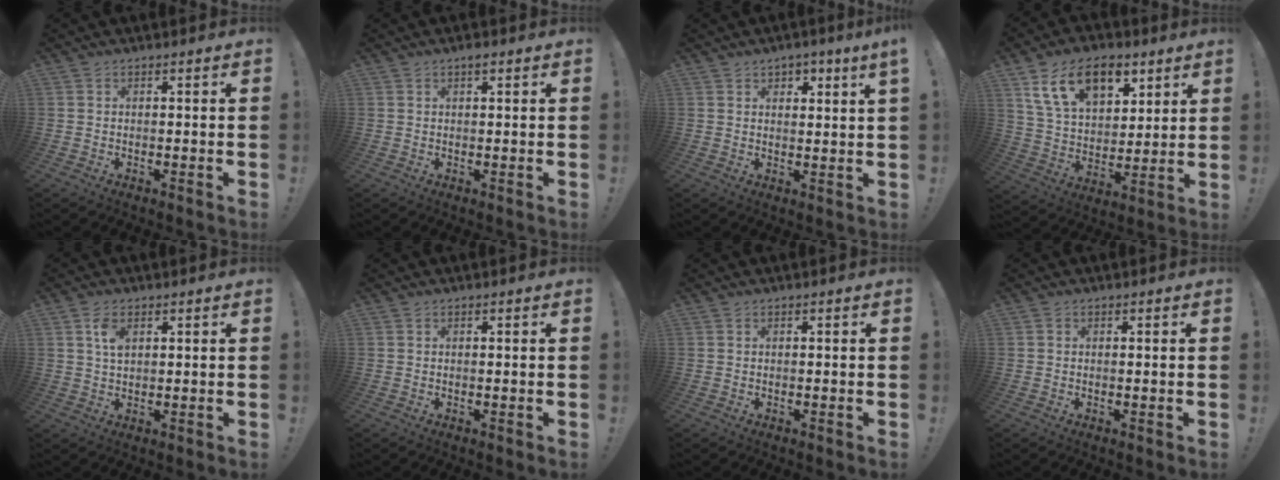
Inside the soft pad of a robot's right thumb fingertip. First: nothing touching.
{"total": 1.1, "force": [0.7, 0.4, 0.7], "torque": [-0.009, -0.001, 0.011]}
{"total": 2.9, "force": [2.1, 0.2, 2.0], "torque": [-0.028, -0.009, 0.034]}
{"total": 17.4, "force": [9.3, 10.5, 10.3], "torque": [-0.169, -0.036, 0.173]}
{"total": 4.6, "force": [1.9, 2.4, 3.4], "torque": [-0.047, -0.005, 0.029]}
{"total": 0.0}
{"total": 0.0}
{"total": 0.0}